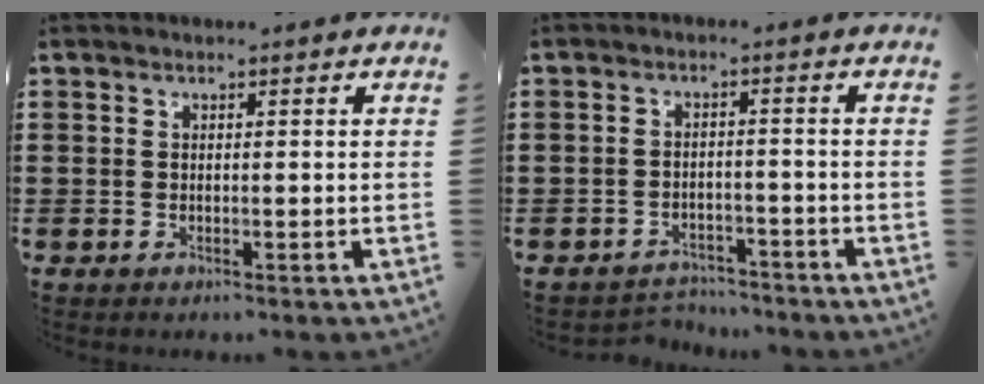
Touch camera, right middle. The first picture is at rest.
{"total": 3.0, "force": [-2.9, 0.5, -0.3], "torque": [-0.005, -0.001, -0.063]}